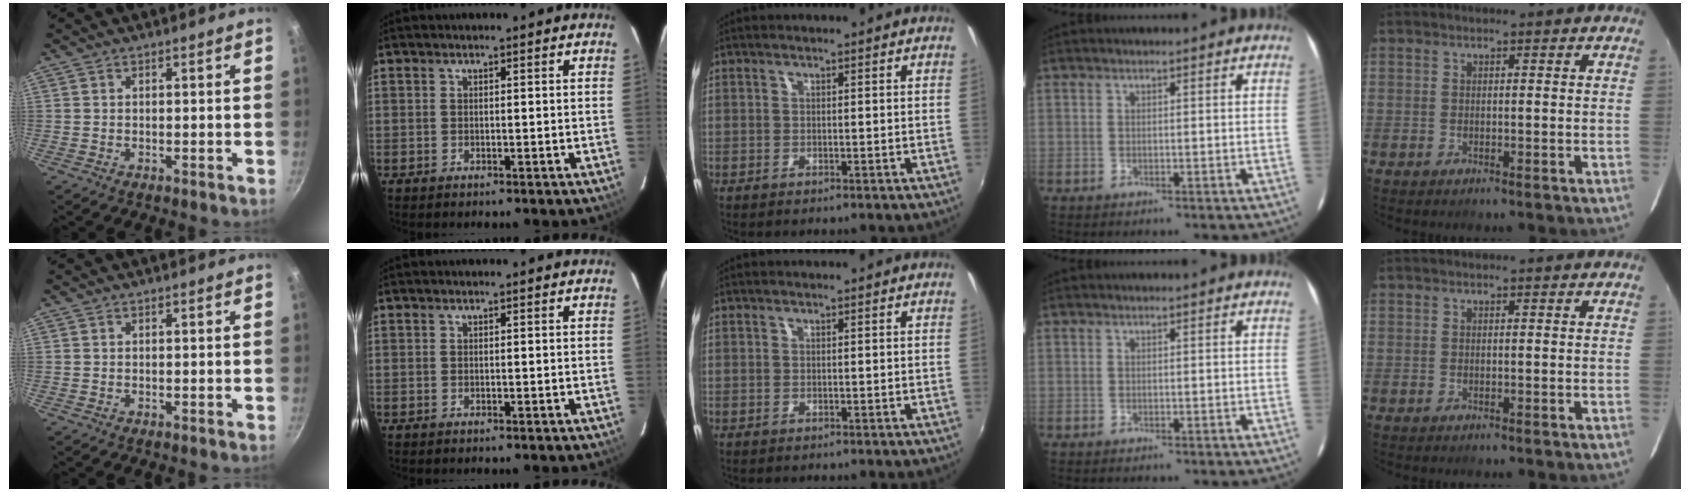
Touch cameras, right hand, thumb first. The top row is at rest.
{}